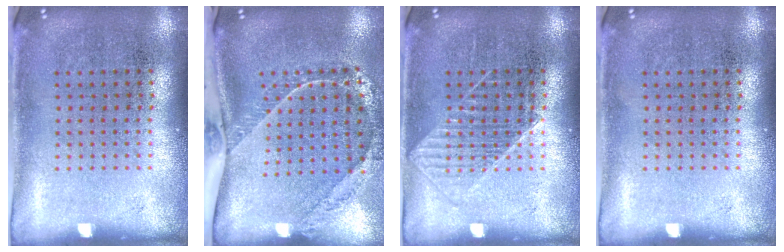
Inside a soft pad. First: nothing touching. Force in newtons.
{"total": 2.1, "press": 1.6, "slide": 1.3}
{"total": 1.3, "press": 1.3, "slide": 0.3}
{"total": 0.0}